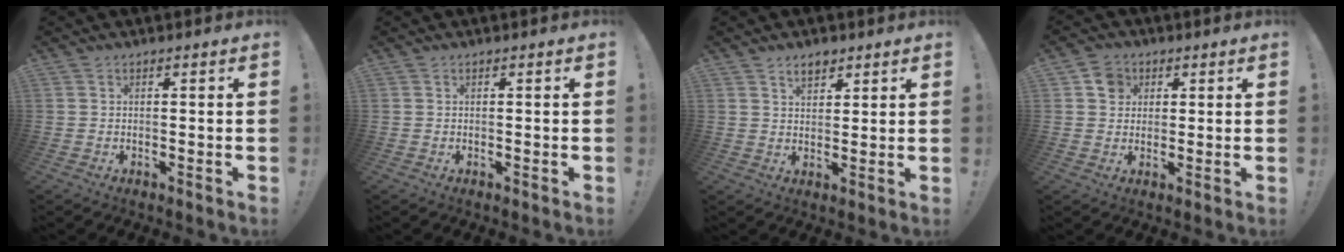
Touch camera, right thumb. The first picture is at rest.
{"total": 0.0}
{"total": 4.5, "force": [3.1, 2.7, 2.0], "torque": [-0.024, -0.011, 0.054]}
{"total": 5.6, "force": [1.9, 5.0, 1.7], "torque": [-0.017, 0.002, 0.035]}